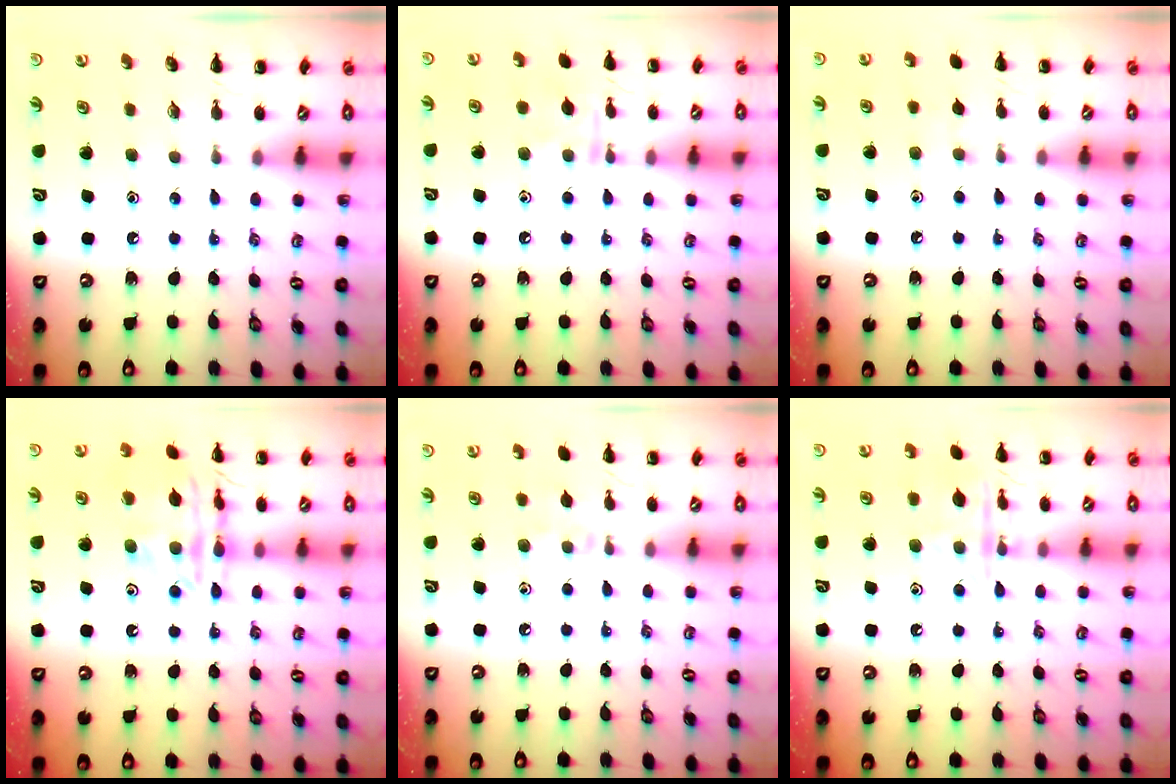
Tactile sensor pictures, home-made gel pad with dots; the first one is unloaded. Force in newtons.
{"total": 7.0, "press": 6.9, "slide": 0.8}
{"total": 4.6, "press": 4.3, "slide": 1.7}
{"total": 15.4, "press": 15.3, "slide": 1.2}
{"total": 5.6, "press": 5.4, "slide": 1.3}
{"total": 10.6, "press": 10.6, "slide": 0.6}